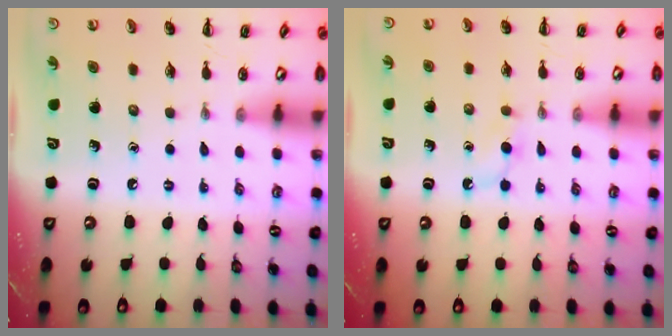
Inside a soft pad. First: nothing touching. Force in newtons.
{"total": 2.8, "press": 2.6, "slide": 1.1}